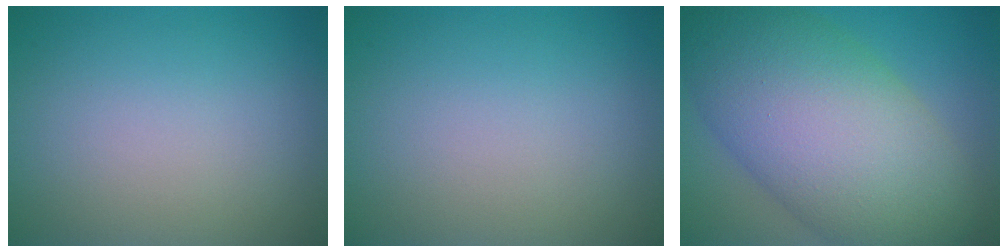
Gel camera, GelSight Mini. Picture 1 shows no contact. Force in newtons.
{"total": 0.0}
{"total": 14.3, "press": 14.3, "slide": 0.7}